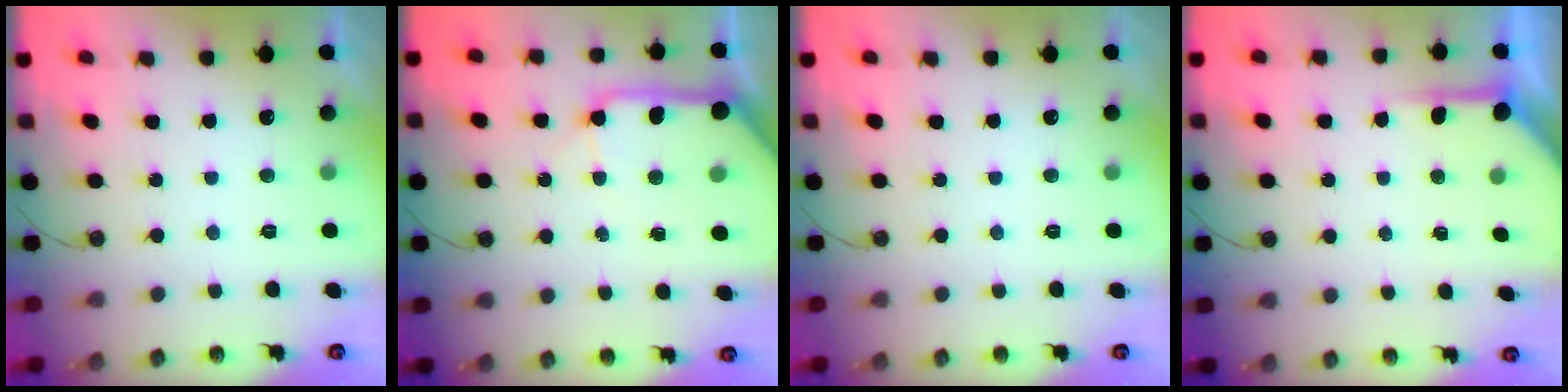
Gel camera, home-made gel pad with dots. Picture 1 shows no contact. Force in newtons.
{"total": 13.2, "press": 13.1, "slide": 2.1}
{"total": 0.0}
{"total": 5.1, "press": 5.1, "slide": 0.3}